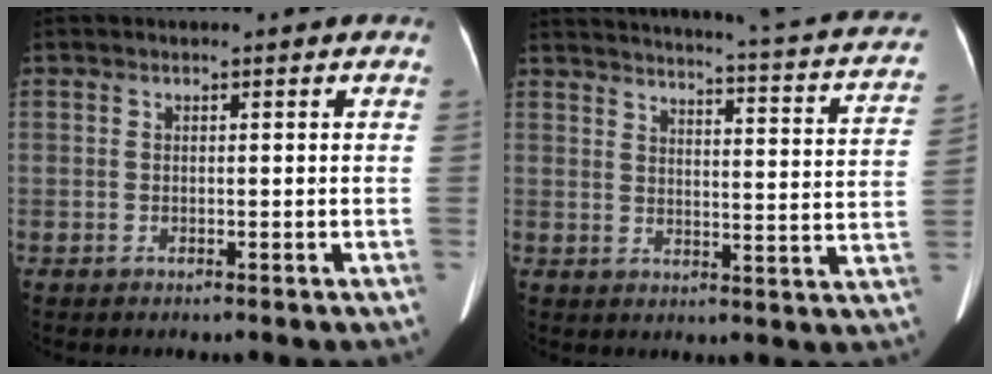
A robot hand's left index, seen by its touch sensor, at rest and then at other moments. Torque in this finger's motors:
{"motor_torque": [0.25, -1.89, 0.02, 0.02]}